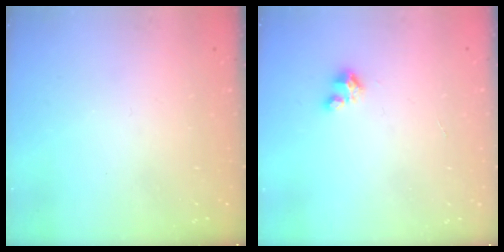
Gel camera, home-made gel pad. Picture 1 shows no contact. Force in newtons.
{"total": 2.4, "press": 2.3, "slide": 0.2}